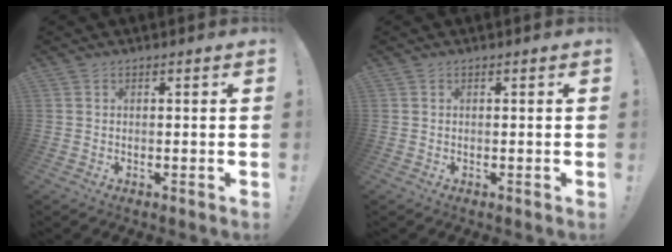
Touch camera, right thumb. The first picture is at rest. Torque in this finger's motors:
{"motor_torque": [-0.35, -0.11, -0.21, 0.22, 0.00]}